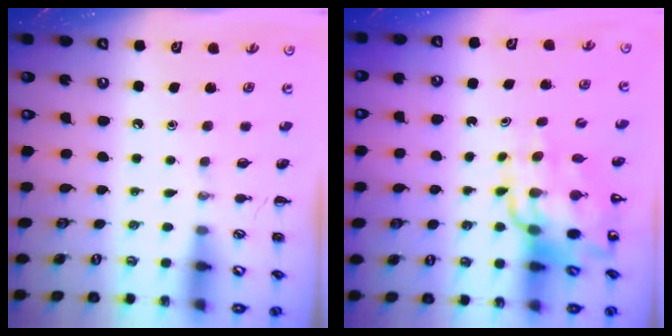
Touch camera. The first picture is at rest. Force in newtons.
{"total": 14.0, "press": 13.4, "slide": 4.1}